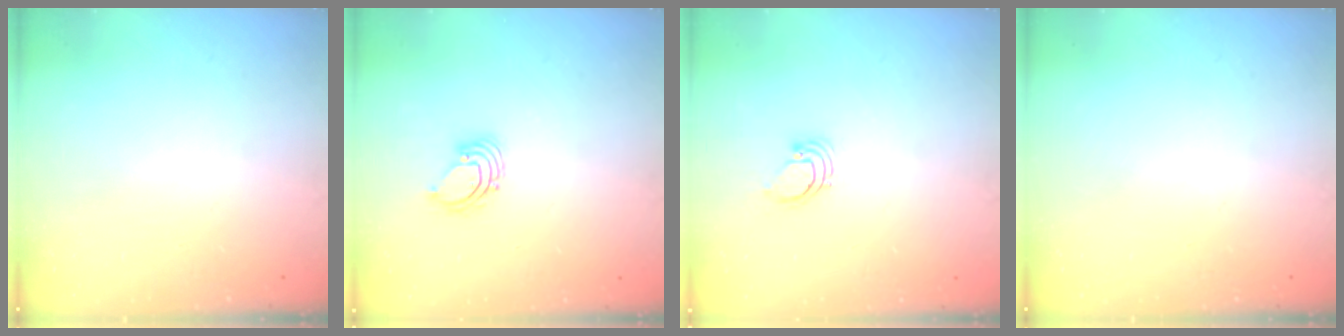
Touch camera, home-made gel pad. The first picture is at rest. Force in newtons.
{"total": 2.6, "press": 2.6, "slide": 0.2}
{"total": 1.9, "press": 1.9, "slide": 0.1}
{"total": 0.0}